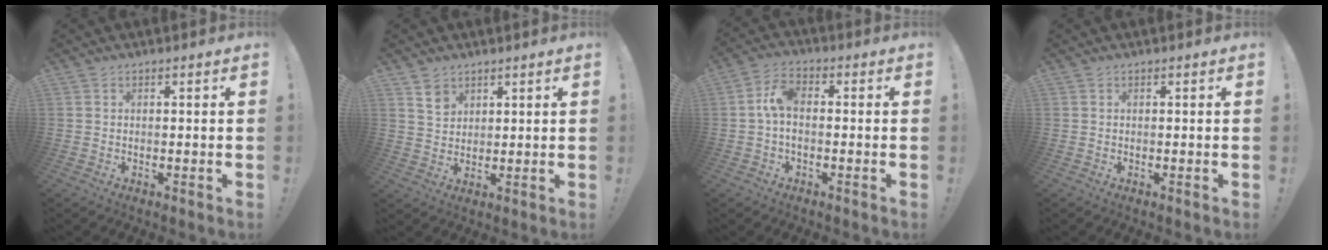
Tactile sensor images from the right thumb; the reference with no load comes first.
{"total": 5.2, "force": [3.5, 3.7, 1.4], "torque": [-0.011, -0.020, 0.064]}
{"total": 6.0, "force": [-0.3, 3.3, 5.0], "torque": [-0.097, 0.007, -0.001]}
{"total": 0.0}